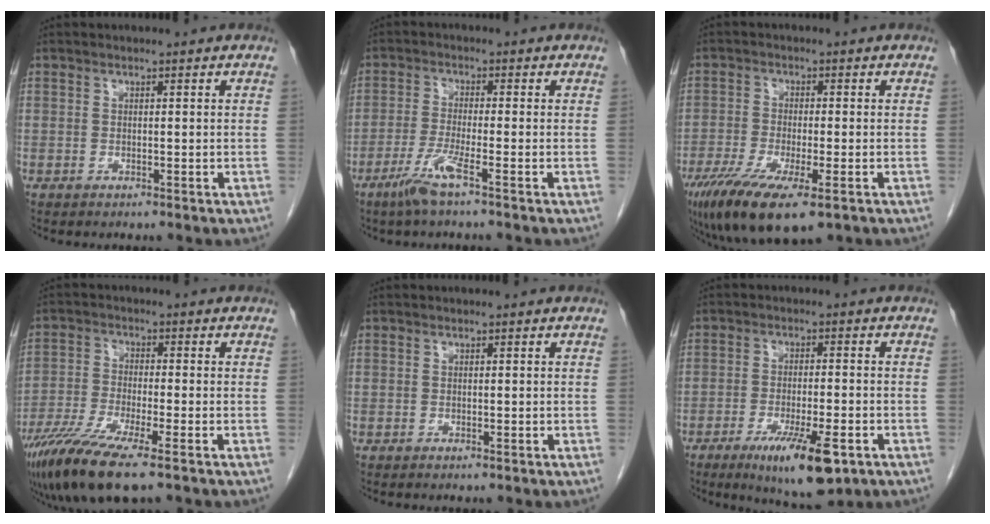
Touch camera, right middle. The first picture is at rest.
{"total": 4.7, "force": [-2.9, -0.5, 3.6], "torque": [-0.077, -0.011, -0.062]}
{"total": 12.9, "force": [-7.9, 3.0, 9.7], "torque": [-0.187, -0.038, -0.132]}
{"total": 10.2, "force": [-6.8, 0.7, 7.6], "torque": [-0.152, -0.026, -0.121]}
{"total": 0.0}
{"total": 10.7, "force": [-5.7, 2.1, 8.8], "torque": [-0.142, -0.022, -0.082]}